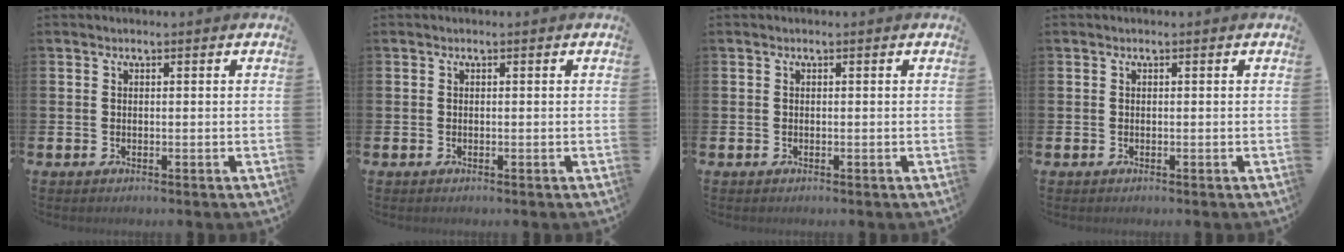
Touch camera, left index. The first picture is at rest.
{"total": 0.0}
{"total": 0.0}
{"total": 0.0}